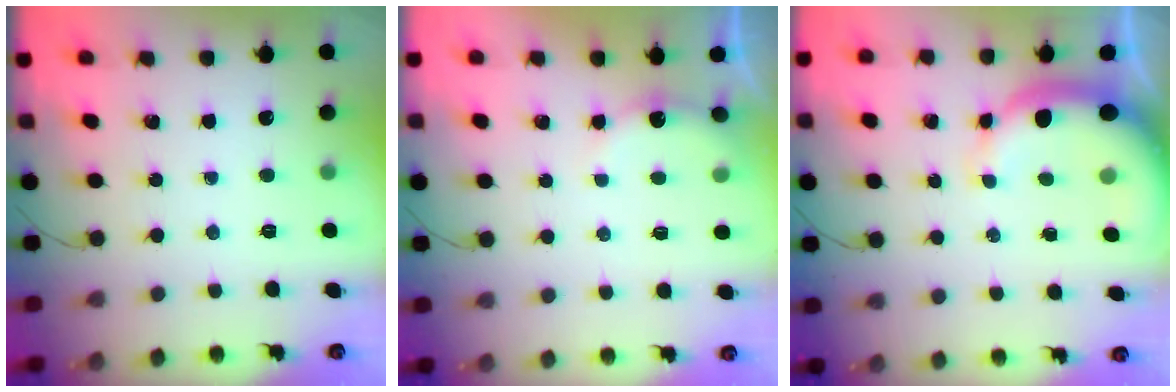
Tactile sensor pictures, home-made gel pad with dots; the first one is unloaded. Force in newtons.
{"total": 5.9, "press": 5.8, "slide": 1.1}
{"total": 7.7, "press": 7.5, "slide": 1.9}